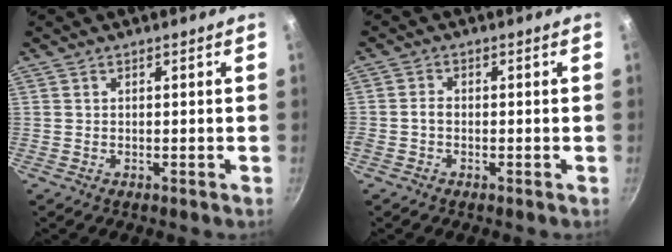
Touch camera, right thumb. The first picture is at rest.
{"total": 1.9, "force": [-0.5, 1.4, 1.1], "torque": [-0.020, 0.012, -0.013]}